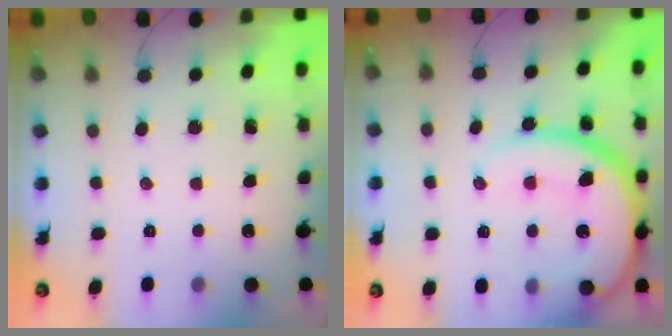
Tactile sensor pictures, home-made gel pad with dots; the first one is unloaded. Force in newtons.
{"total": 17.2, "press": 17.1, "slide": 1.4}